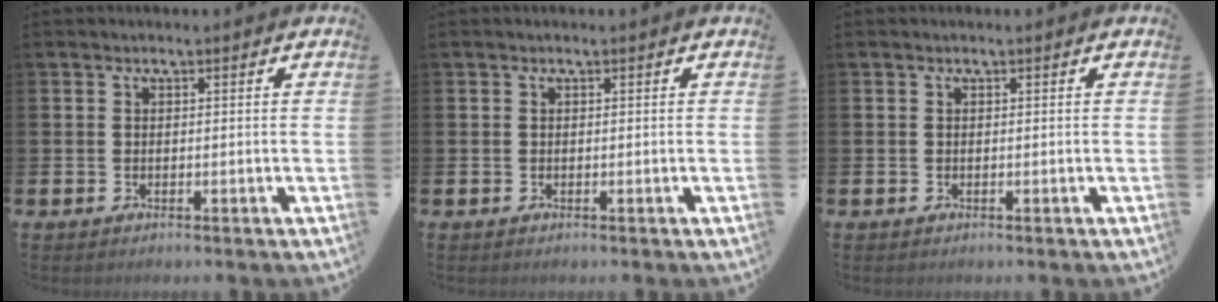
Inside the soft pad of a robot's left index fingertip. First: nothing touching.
{"total": 0.0}
{"total": 0.0}